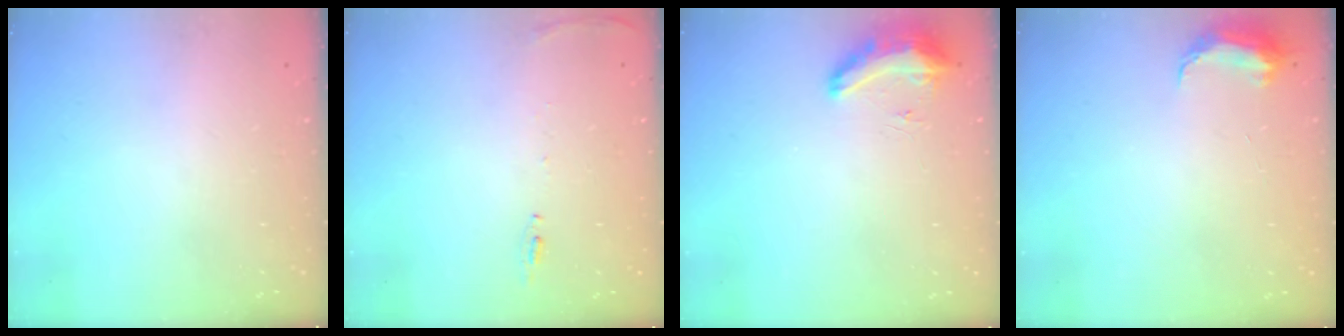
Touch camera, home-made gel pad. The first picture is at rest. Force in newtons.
{"total": 6.1, "press": 6.0, "slide": 0.9}
{"total": 17.3, "press": 10.6, "slide": 13.6}
{"total": 7.0, "press": 6.9, "slide": 0.6}